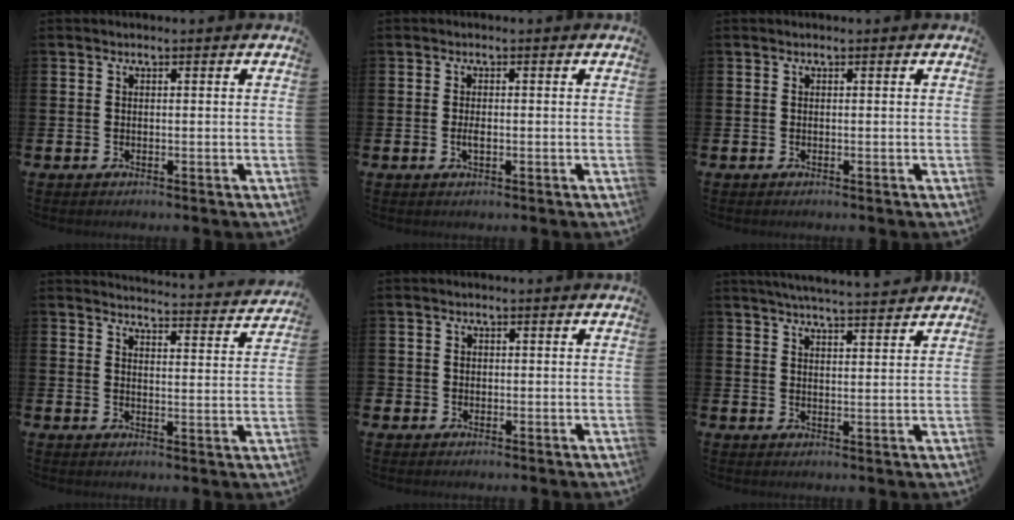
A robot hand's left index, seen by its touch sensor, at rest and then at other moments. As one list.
[{"total": 1.5, "force": [-0.2, 0.6, 1.3], "torque": [-0.019, -0.002, -0.006]}, {"total": 0.0}, {"total": 4.0, "force": [4.0, 0.1, 0.3], "torque": [-0.005, -0.038, 0.065]}, {"total": 1.1, "force": [-0.1, 1.1, 0.1], "torque": [0.002, 0.003, -0.005]}, {"total": 4.7, "force": [4.6, -0.4, 0.8], "torque": [-0.025, -0.022, 0.081]}]